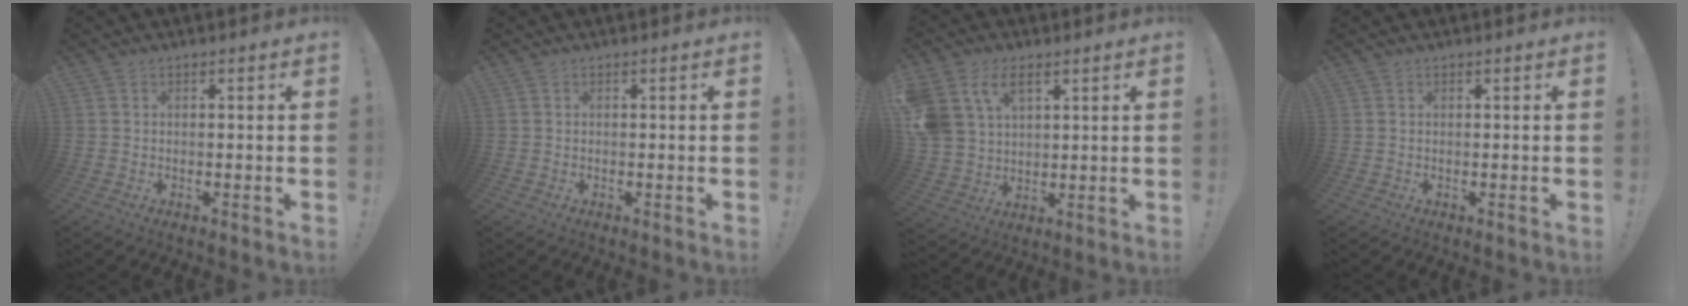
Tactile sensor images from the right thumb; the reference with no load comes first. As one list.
[{"total": 0.0}, {"total": 12.0, "force": [6.2, 8.1, 6.2], "torque": [-0.127, -0.027, 0.125]}, {"total": 0.0}]